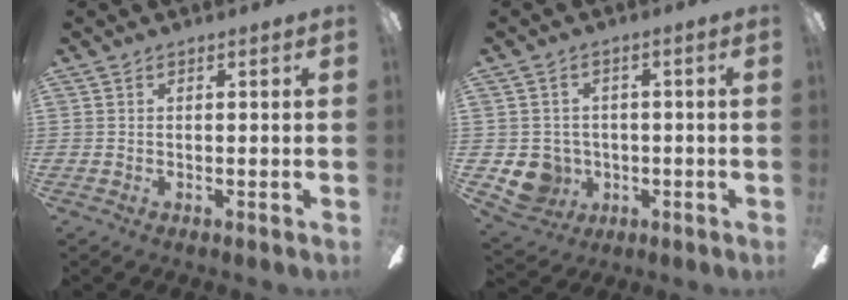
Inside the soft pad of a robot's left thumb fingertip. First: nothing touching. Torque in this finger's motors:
{"motor_torque": [-0.07, 0.10, 0.03, -0.02, 0.00]}